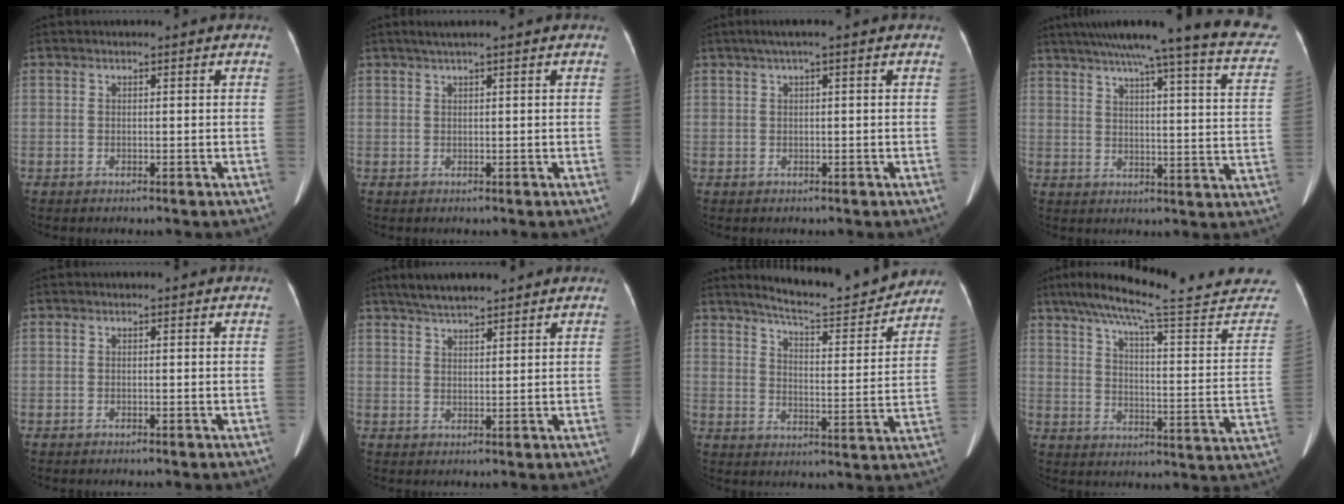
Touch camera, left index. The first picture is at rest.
{"total": 2.3, "force": [1.6, -0.4, 1.6], "torque": [-0.034, 0.012, 0.035]}
{"total": 2.8, "force": [1.5, -0.2, 2.3], "torque": [-0.051, 0.018, 0.030]}
{"total": 26.3, "force": [22.0, 1.5, 14.3], "torque": [-0.205, -0.029, 0.267]}
{"total": 0.0}
{"total": 6.3, "force": [5.4, 0.9, 3.1], "torque": [-0.054, 0.023, 0.097]}
{"total": 15.7, "force": [14.6, 1.5, 5.5], "torque": [-0.081, -0.024, 0.197]}
{"total": 28.8, "force": [25.7, 1.6, 12.9], "torque": [-0.194, -0.076, 0.323]}